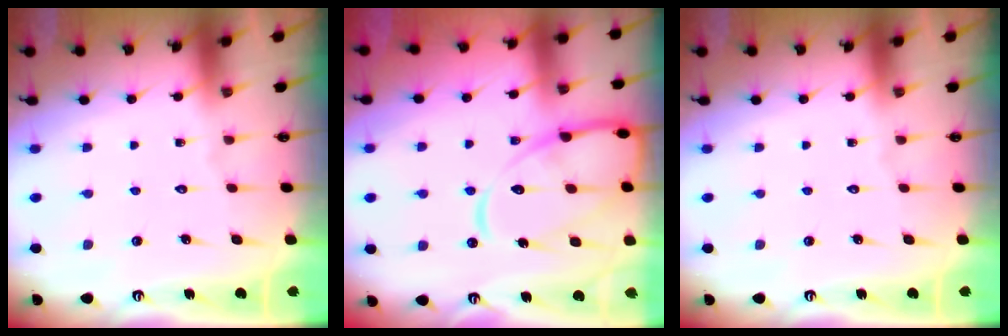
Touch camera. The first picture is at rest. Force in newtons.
{"total": 14.7, "press": 14.7, "slide": 1.4}
{"total": 0.0}